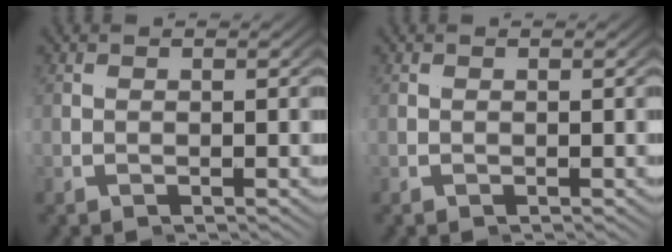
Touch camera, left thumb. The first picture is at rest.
{"total": 0.0}